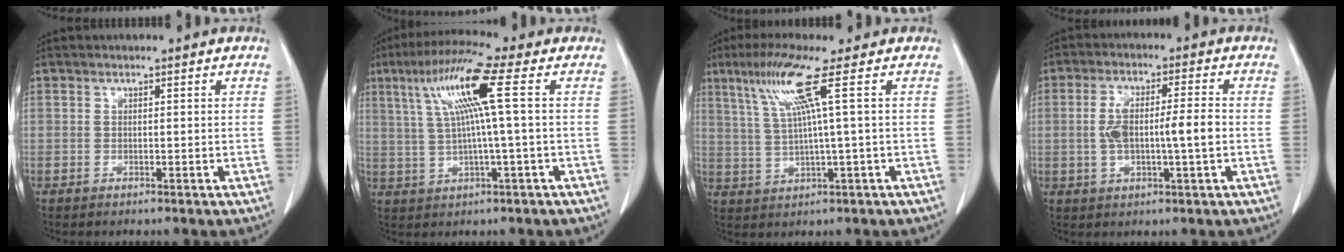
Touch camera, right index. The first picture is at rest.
{"total": 10.8, "force": [2.6, -0.6, 10.4], "torque": [-0.203, 0.025, 0.052]}
{"total": 8.4, "force": [3.2, -1.5, 7.6], "torque": [-0.152, 0.015, 0.073]}
{"total": 8.8, "force": [-0.6, 1.9, 8.6], "torque": [-0.166, 0.015, -0.008]}